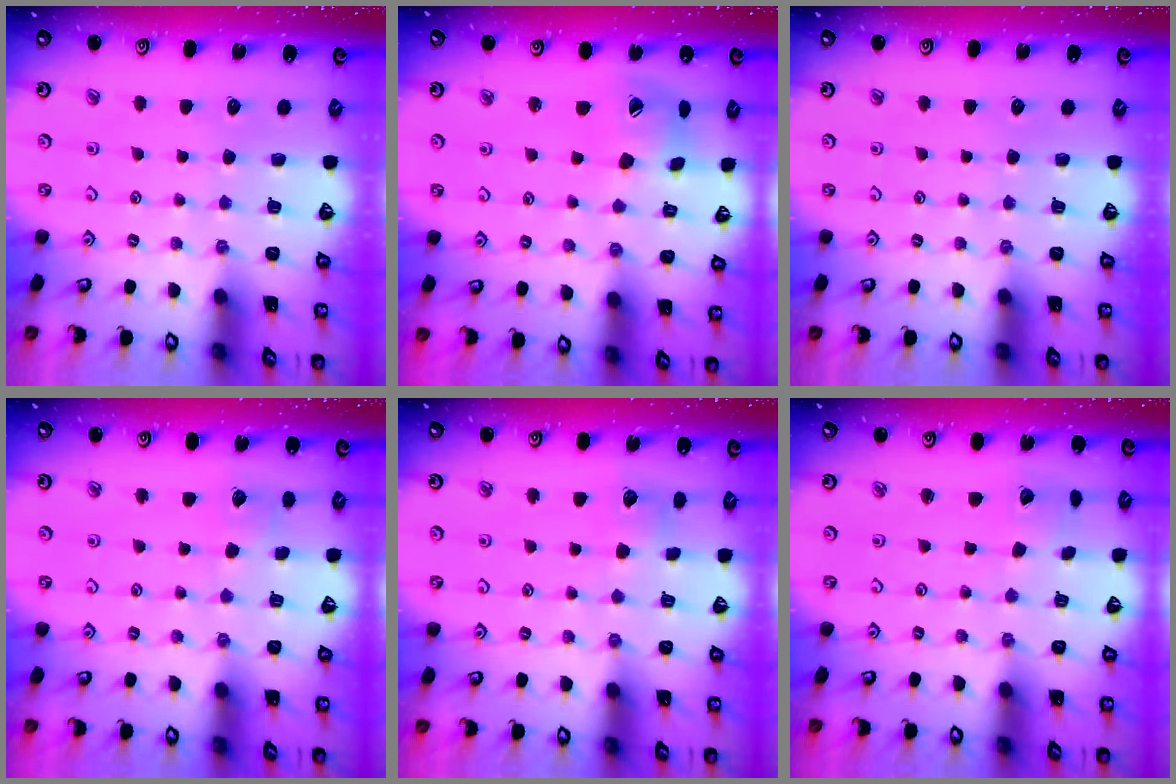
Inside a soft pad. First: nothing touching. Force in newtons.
{"total": 9.9, "press": 9.8, "slide": 1.2}
{"total": 0.0}
{"total": 2.9, "press": 2.9, "slide": 0.2}
{"total": 5.1, "press": 5.1, "slide": 0.6}
{"total": 2.9, "press": 2.9, "slide": 0.2}